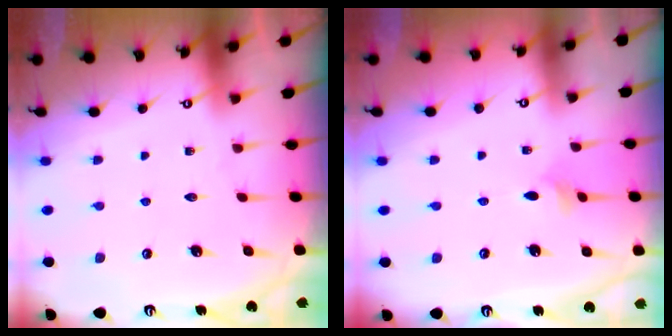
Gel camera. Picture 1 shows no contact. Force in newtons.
{"total": 3.0, "press": 2.9, "slide": 0.7}